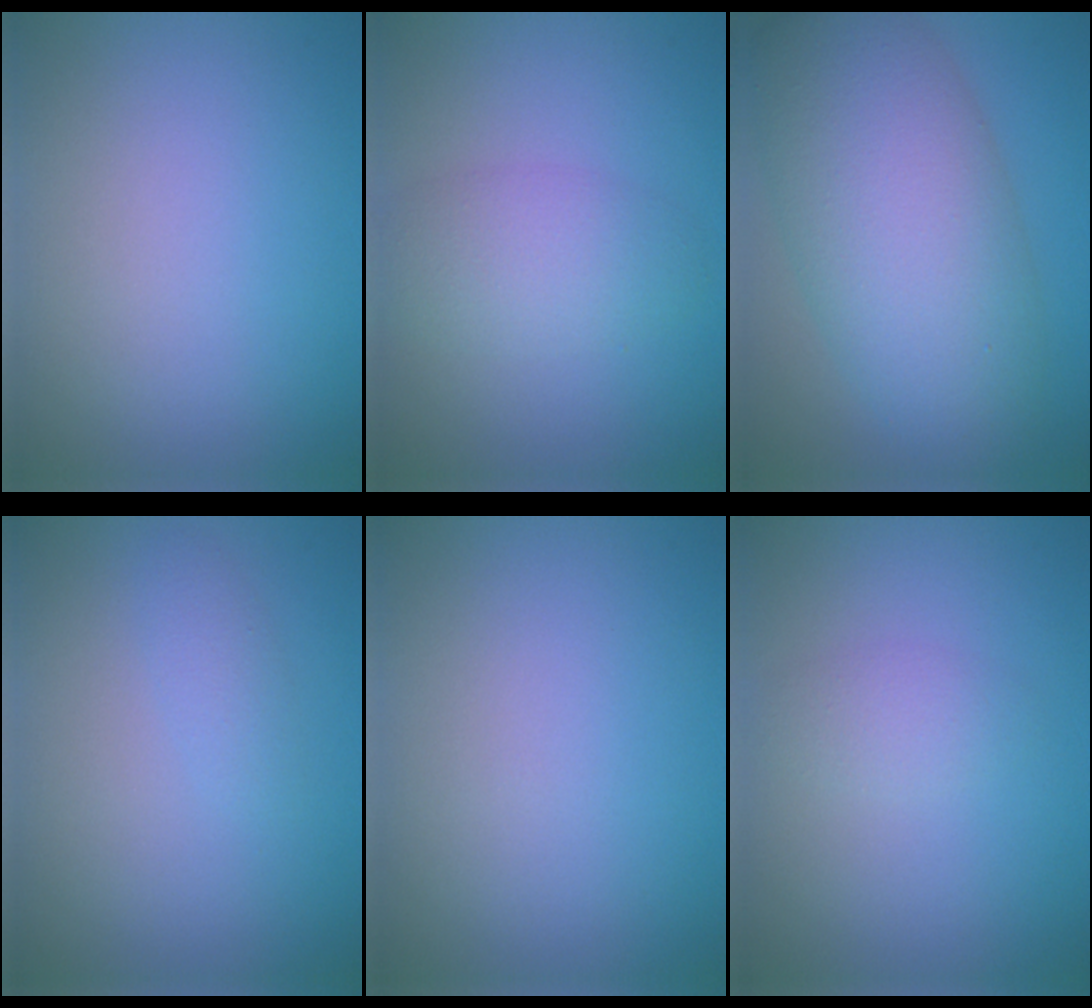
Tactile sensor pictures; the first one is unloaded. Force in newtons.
{"total": 3.5, "press": 3.5, "slide": 0.2}
{"total": 10.5, "press": 10.5, "slide": 0.2}
{"total": 1.2, "press": 1.2, "slide": 0.0}
{"total": 0.0}
{"total": 1.5, "press": 1.5, "slide": 0.0}